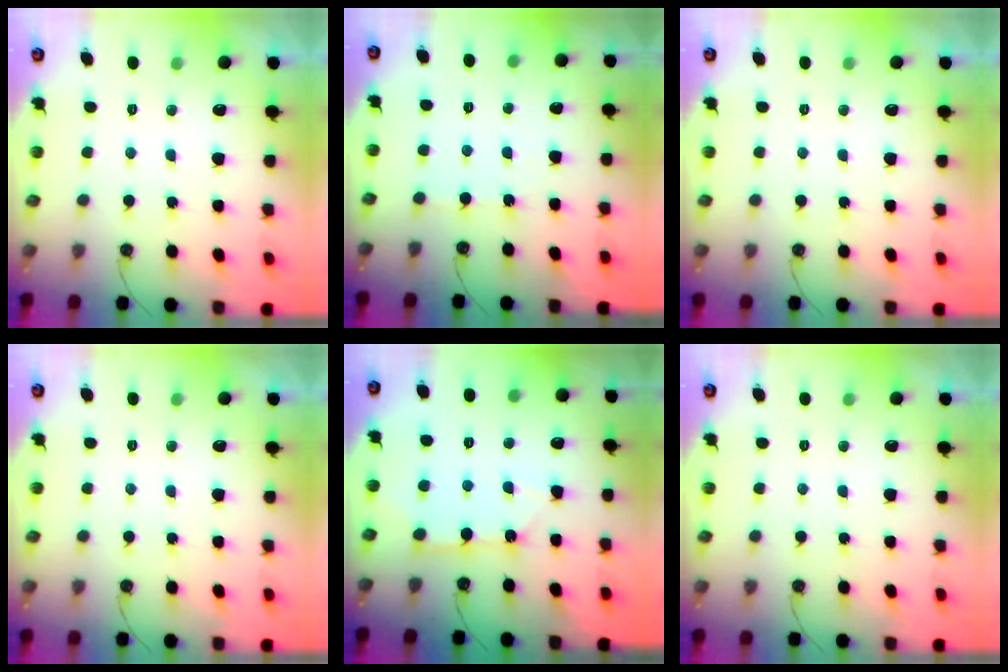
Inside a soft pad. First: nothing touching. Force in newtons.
{"total": 2.5, "press": 2.4, "slide": 0.5}
{"total": 0.0}
{"total": 0.0}
{"total": 7.0, "press": 7.0, "slide": 0.8}
{"total": 0.0}